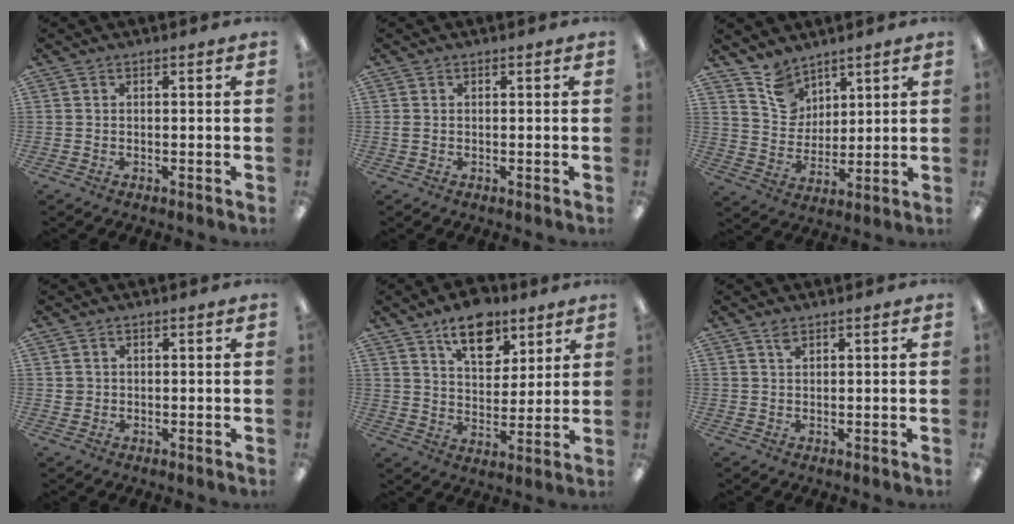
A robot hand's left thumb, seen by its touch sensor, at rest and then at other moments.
{"total": 1.0, "force": [0.1, 0.6, 0.8], "torque": [-0.018, 0.003, 0.001]}
{"total": 9.1, "force": [7.0, 5.7, 1.6], "torque": [-0.044, -0.038, 0.137]}
{"total": 1.4, "force": [0.4, 1.3, 0.2], "torque": [-0.007, 0.004, 0.006]}
{"total": 13.1, "force": [8.8, 7.0, 6.7], "torque": [-0.083, -0.044, 0.153]}
{"total": 1.5, "force": [1.2, 0.6, 0.7], "torque": [-0.018, 0.000, 0.022]}